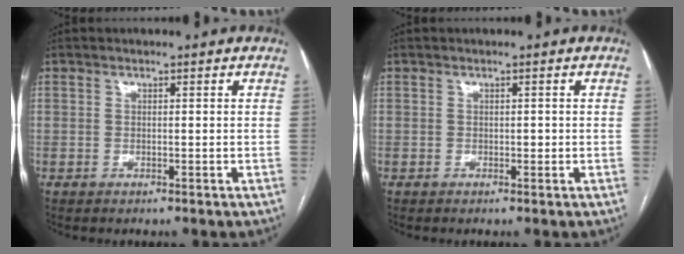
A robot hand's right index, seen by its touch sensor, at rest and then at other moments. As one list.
[{"total": 0.6, "force": [-0.1, 0.4, 0.5], "torque": [-0.006, 0.001, -0.003]}]